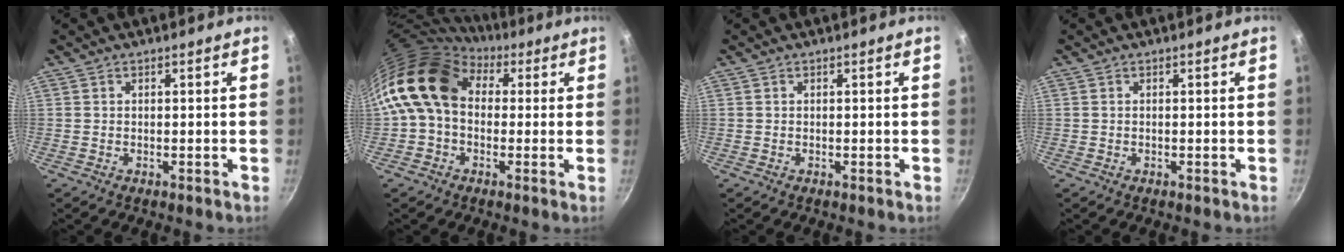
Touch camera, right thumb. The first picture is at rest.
{"total": 13.2, "force": [2.6, 9.9, 8.4], "torque": [-0.123, 0.018, 0.023]}
{"total": 0.0}
{"total": 0.0}